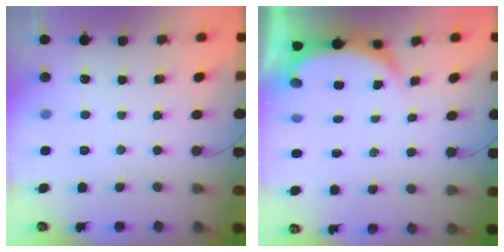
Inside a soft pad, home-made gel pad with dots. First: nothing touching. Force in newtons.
{"total": 4.0, "press": 3.9, "slide": 0.6}